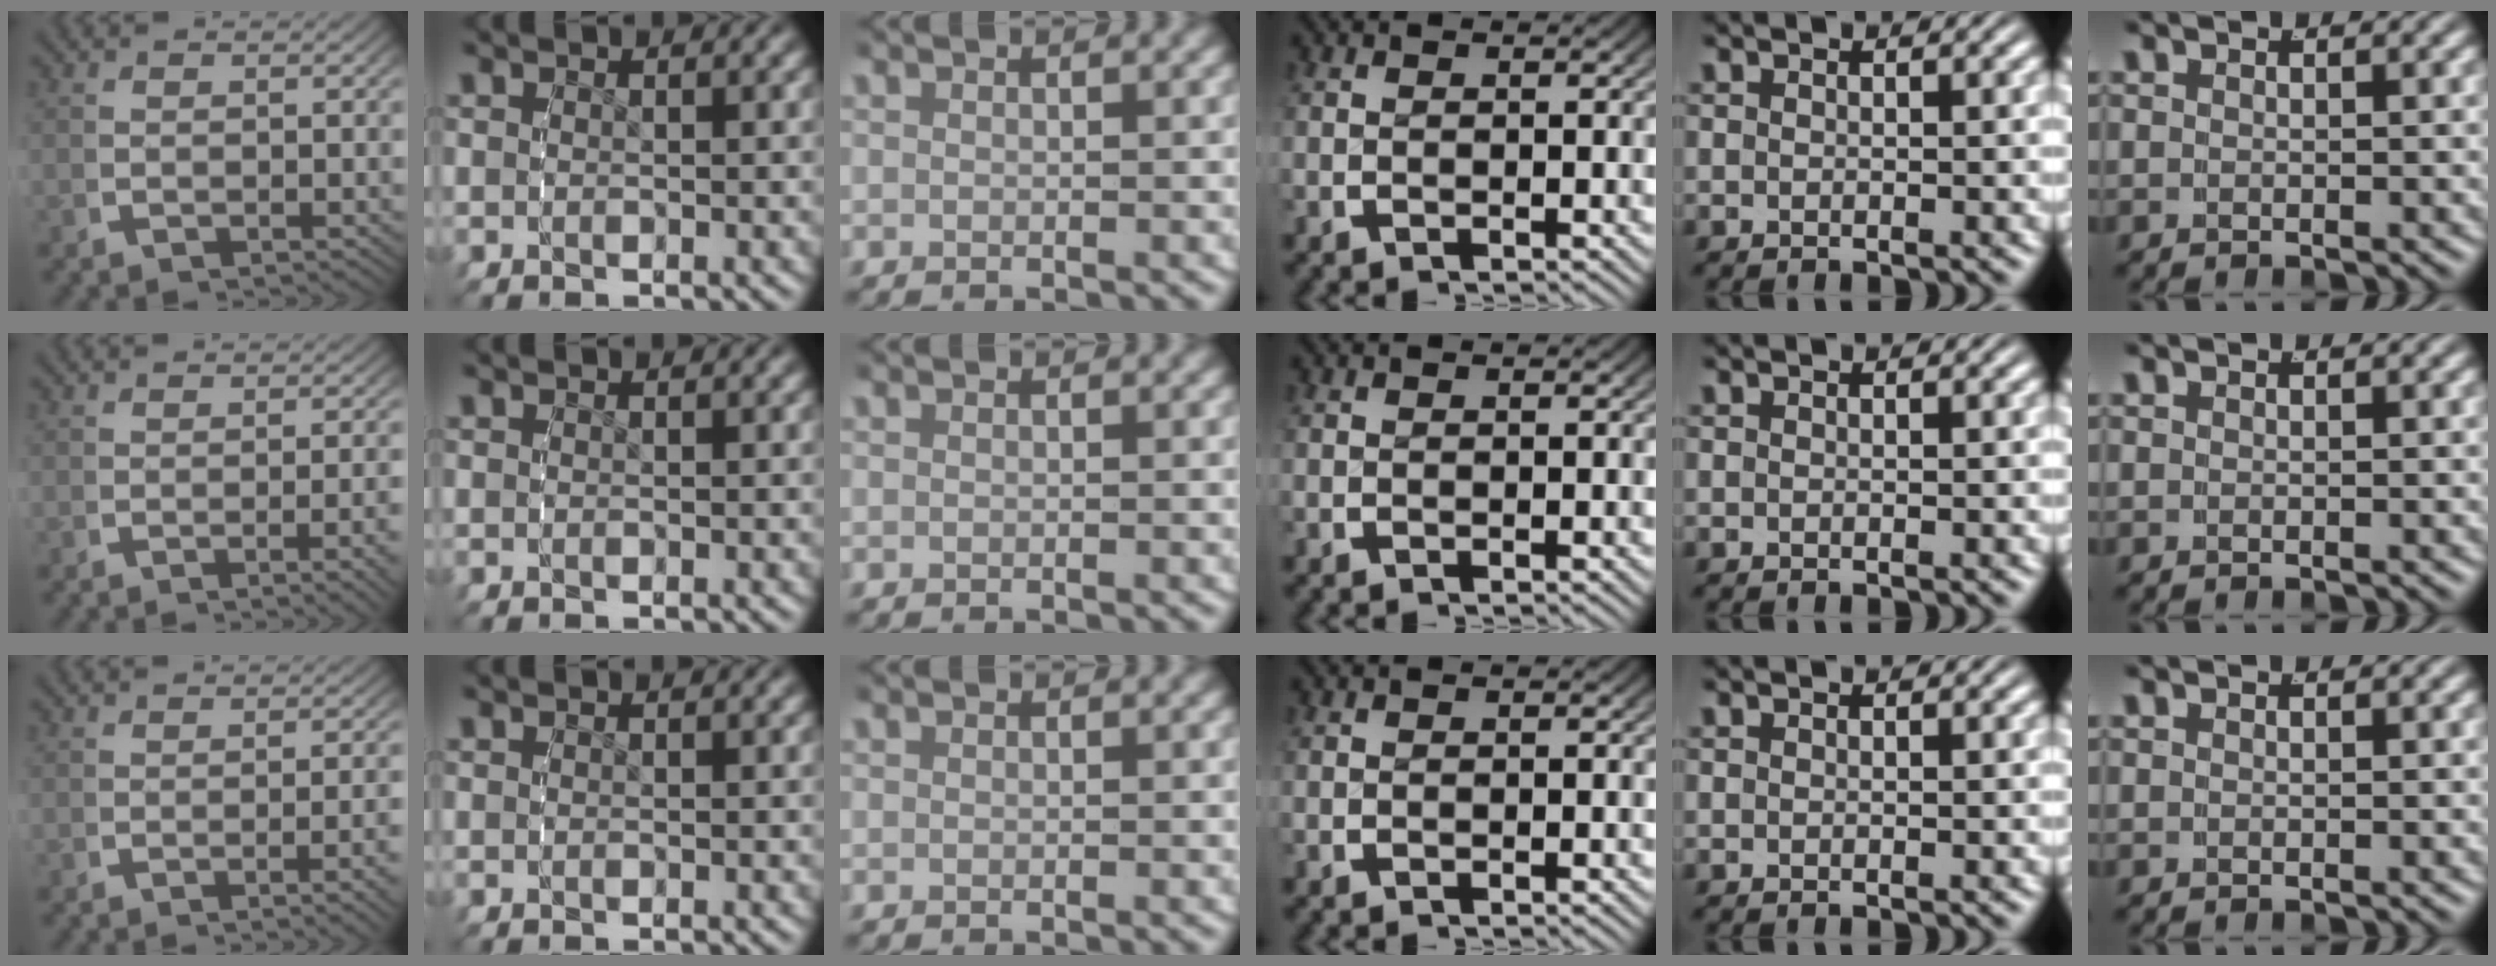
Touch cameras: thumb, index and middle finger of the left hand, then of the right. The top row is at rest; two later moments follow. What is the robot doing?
{"motion": "grasp_and_lifting", "object": "dispenser bottle"}